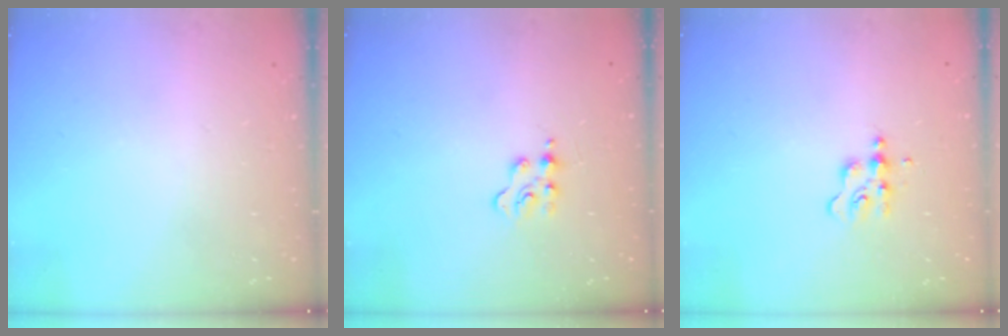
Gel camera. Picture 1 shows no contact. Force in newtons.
{"total": 3.0, "press": 3.0, "slide": 0.4}
{"total": 3.8, "press": 3.8, "slide": 0.4}